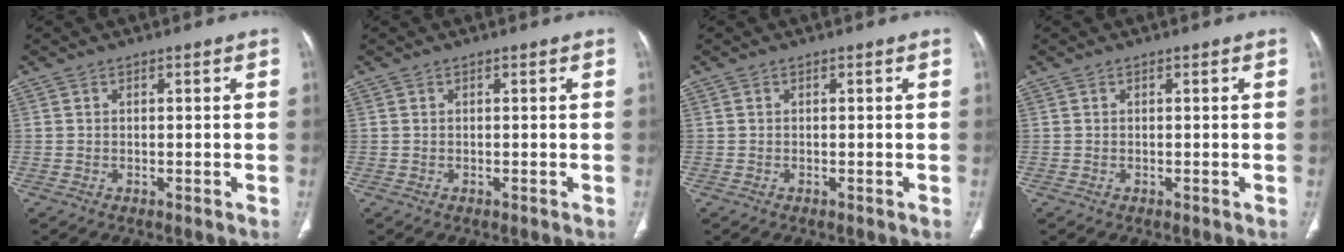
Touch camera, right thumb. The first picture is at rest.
{"total": 0.0}
{"total": 0.0}
{"total": 0.0}